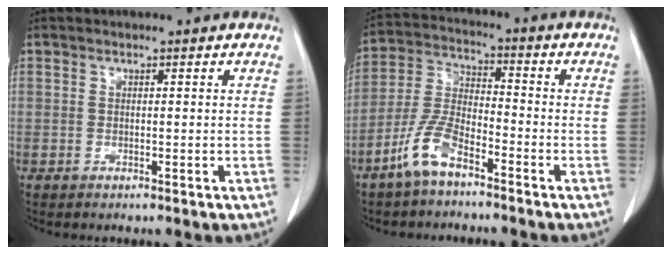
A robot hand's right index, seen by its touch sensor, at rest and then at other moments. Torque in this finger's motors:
{"motor_torque": [0.41, -0.39, 0.20, 0.09]}